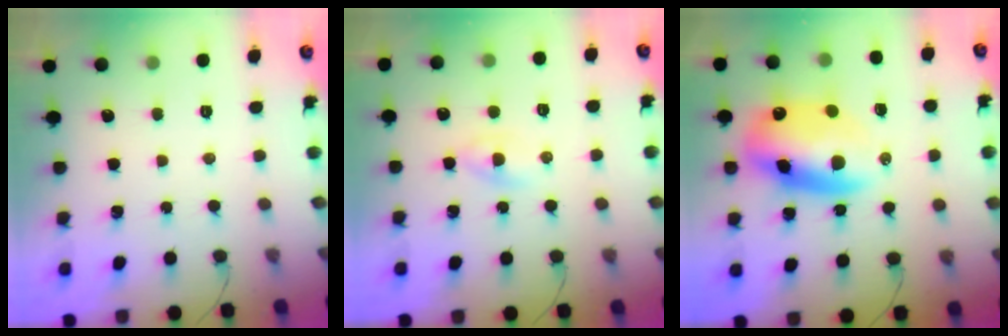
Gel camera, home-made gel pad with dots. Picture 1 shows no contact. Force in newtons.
{"total": 2.7, "press": 2.4, "slide": 1.1}
{"total": 14.2, "press": 13.7, "slide": 3.7}